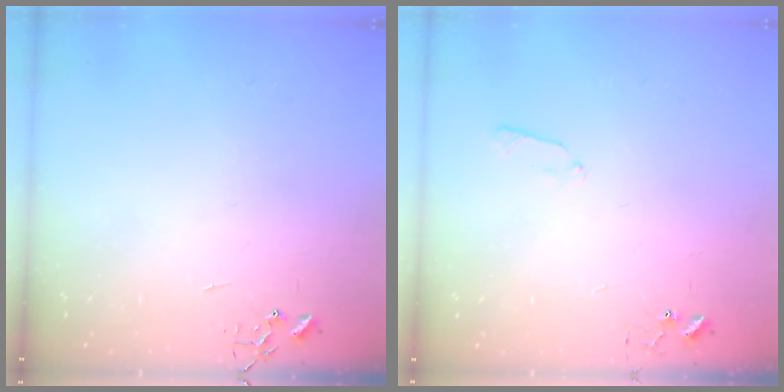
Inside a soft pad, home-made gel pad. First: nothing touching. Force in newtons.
{"total": 4.4, "press": 4.4, "slide": 0.5}